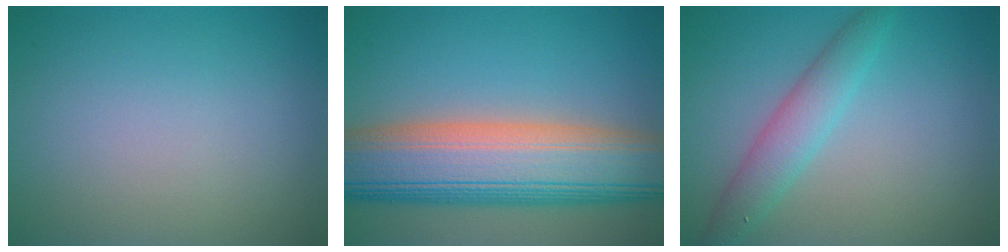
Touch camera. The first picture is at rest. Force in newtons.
{"total": 13.0, "press": 13.0, "slide": 0.5}
{"total": 3.4, "press": 3.4, "slide": 0.1}